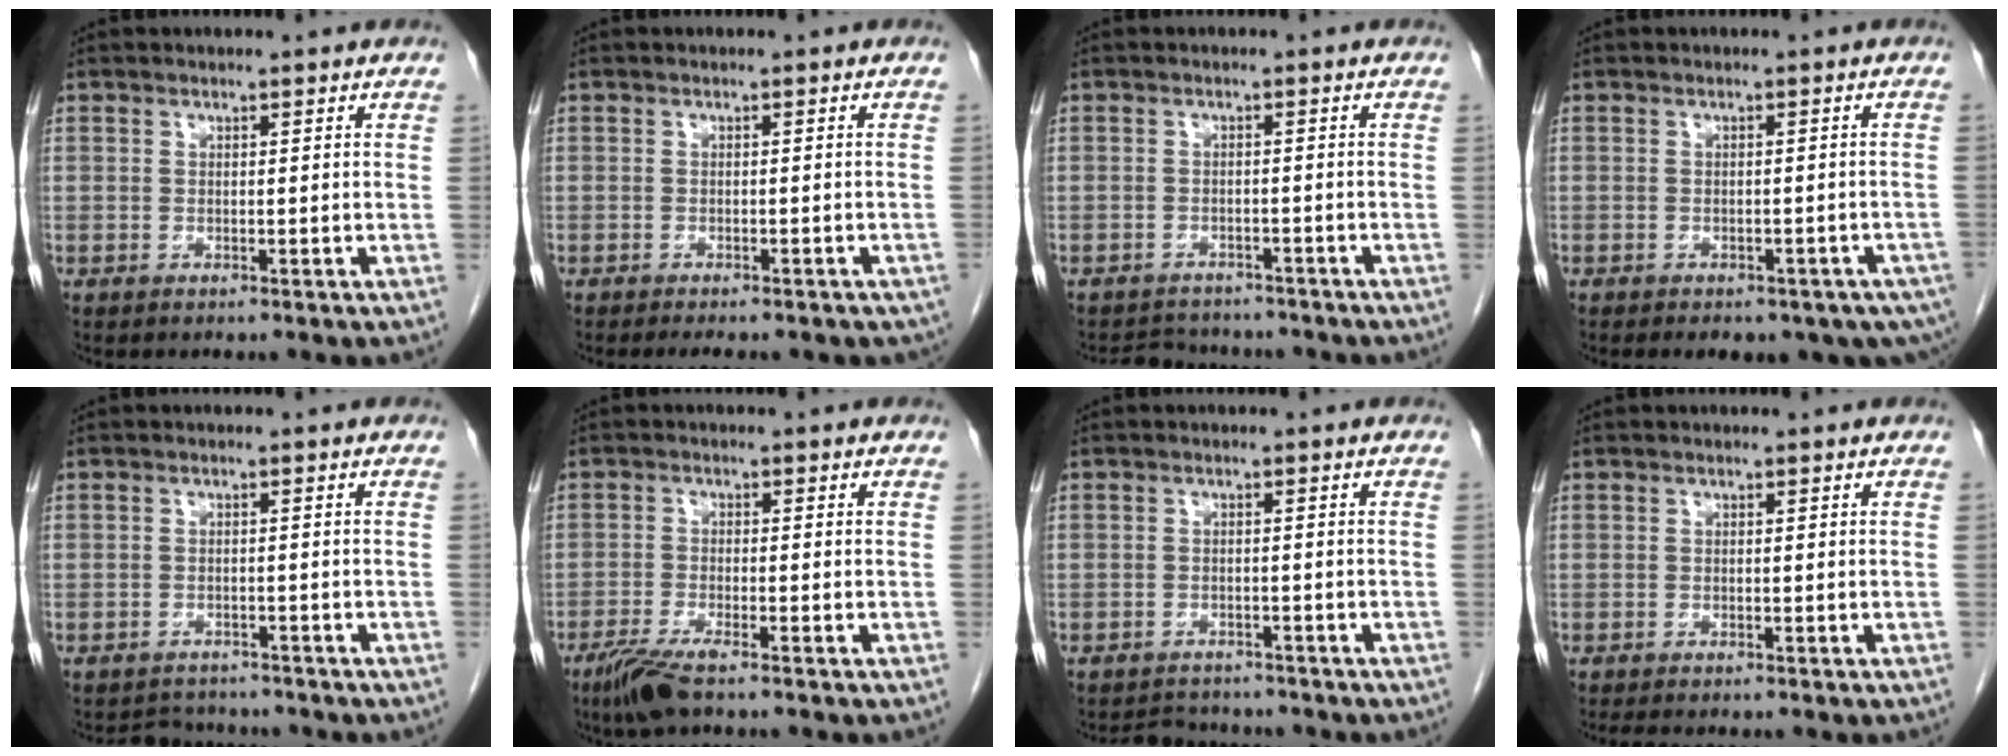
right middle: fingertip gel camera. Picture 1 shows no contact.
{"total": 8.5, "force": [-7.1, 2.9, 3.7], "torque": [-0.047, -0.007, -0.073]}
{"total": 6.4, "force": [-6.0, 2.1, 1.0], "torque": [-0.016, 0.001, -0.077]}
{"total": 12.4, "force": [-8.2, 6.0, 7.2], "torque": [-0.104, -0.011, -0.087]}
{"total": 4.1, "force": [-3.8, 1.4, 0.0], "torque": [-0.001, 0.000, -0.054]}
{"total": 4.9, "force": [-3.5, 0.4, 3.4], "torque": [-0.072, -0.013, -0.068]}
{"total": 4.4, "force": [-4.2, 1.3, 0.3], "torque": [-0.005, -0.004, -0.060]}
{"total": 2.8, "force": [-2.4, 0.4, 1.4], "torque": [-0.021, -0.009, -0.031]}